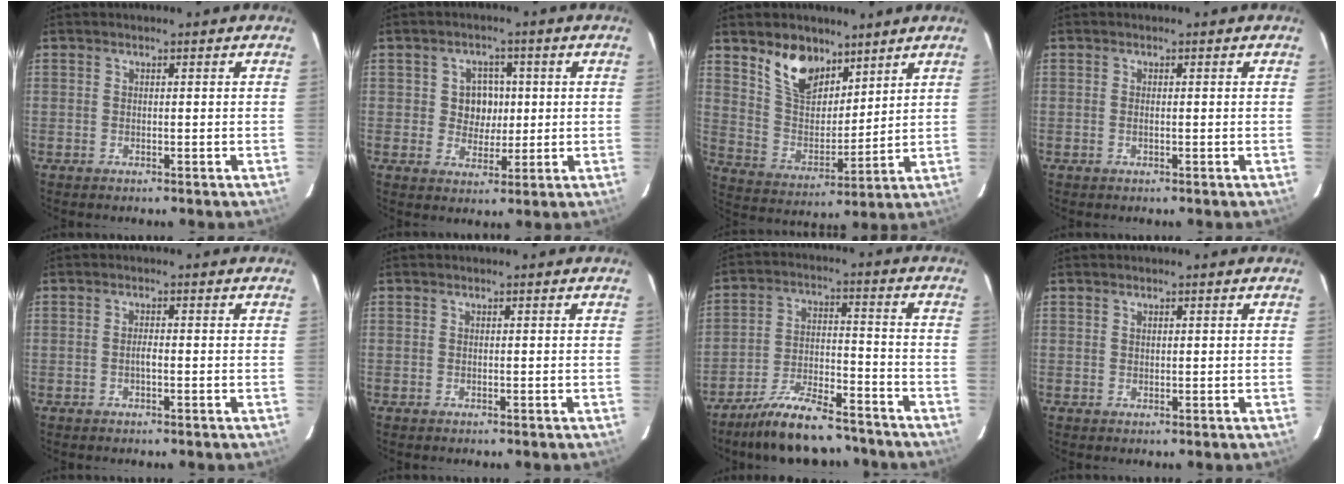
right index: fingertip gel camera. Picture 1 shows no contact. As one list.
[{"total": 5.5, "force": [0.5, 5.1, 2.1], "torque": [-0.035, 0.013, 0.014]}, {"total": 11.6, "force": [7.9, 6.2, 5.8], "torque": [-0.112, 0.008, 0.155]}, {"total": 0.7, "force": [-0.2, 0.1, 0.7], "torque": [-0.015, 0.001, -0.004]}, {"total": 1.1, "force": [-0.4, 0.2, 0.9], "torque": [-0.018, 0.001, -0.008]}, {"total": 0.0}, {"total": 15.3, "force": [-13.0, 4.2, 6.8], "torque": [-0.136, 0.001, -0.207]}, {"total": 0.6, "force": [0.4, 0.4, 0.3], "torque": [-0.004, 0.003, 0.008]}]